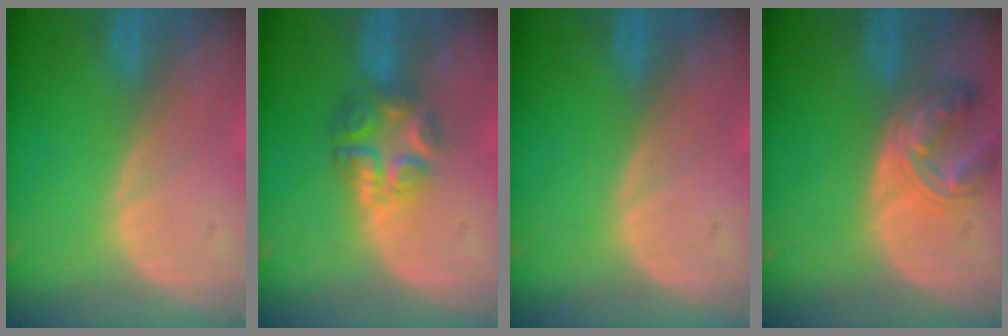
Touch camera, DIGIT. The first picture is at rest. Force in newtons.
{"total": 6.1, "press": 5.4, "slide": 2.9}
{"total": 0.0}
{"total": 6.3, "press": 6.2, "slide": 1.1}